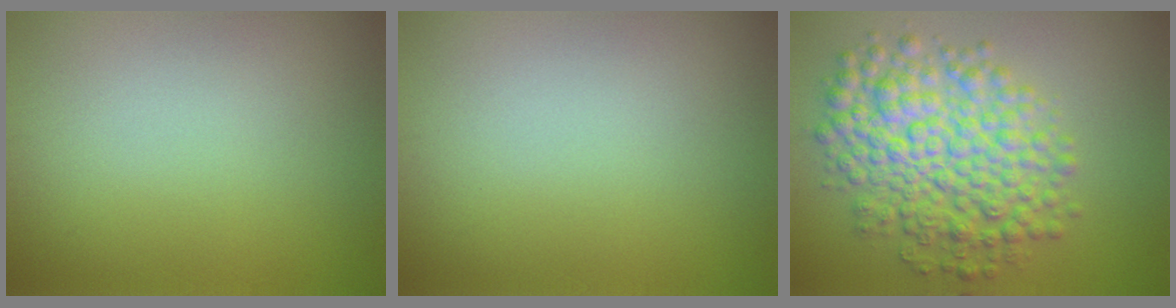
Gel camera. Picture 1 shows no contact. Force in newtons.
{"total": 0.0}
{"total": 7.7, "press": 7.7, "slide": 0.1}